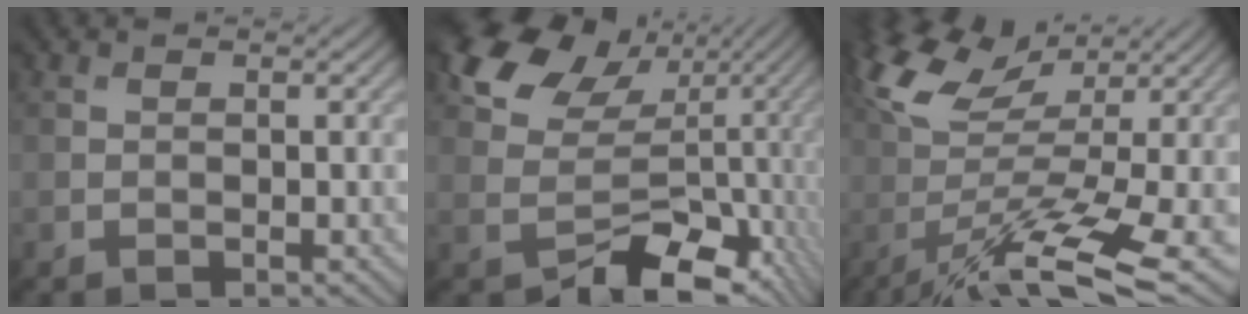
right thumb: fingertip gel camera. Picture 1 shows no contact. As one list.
[{"total": 10.6, "force": [0.6, 8.0, 6.9], "torque": [-0.114, -0.018, 0.036]}, {"total": 12.9, "force": [0.6, 4.0, 12.3], "torque": [-0.251, 0.006, 0.021]}]